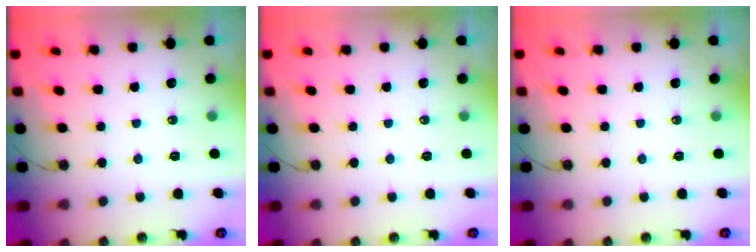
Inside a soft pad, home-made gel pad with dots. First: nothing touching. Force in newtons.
{"total": 0.0}
{"total": 0.0}